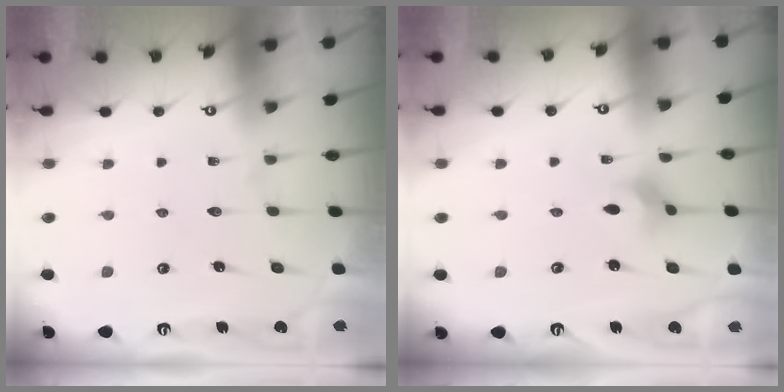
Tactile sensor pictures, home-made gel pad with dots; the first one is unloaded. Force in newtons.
{"total": 2.5, "press": 2.4, "slide": 0.5}